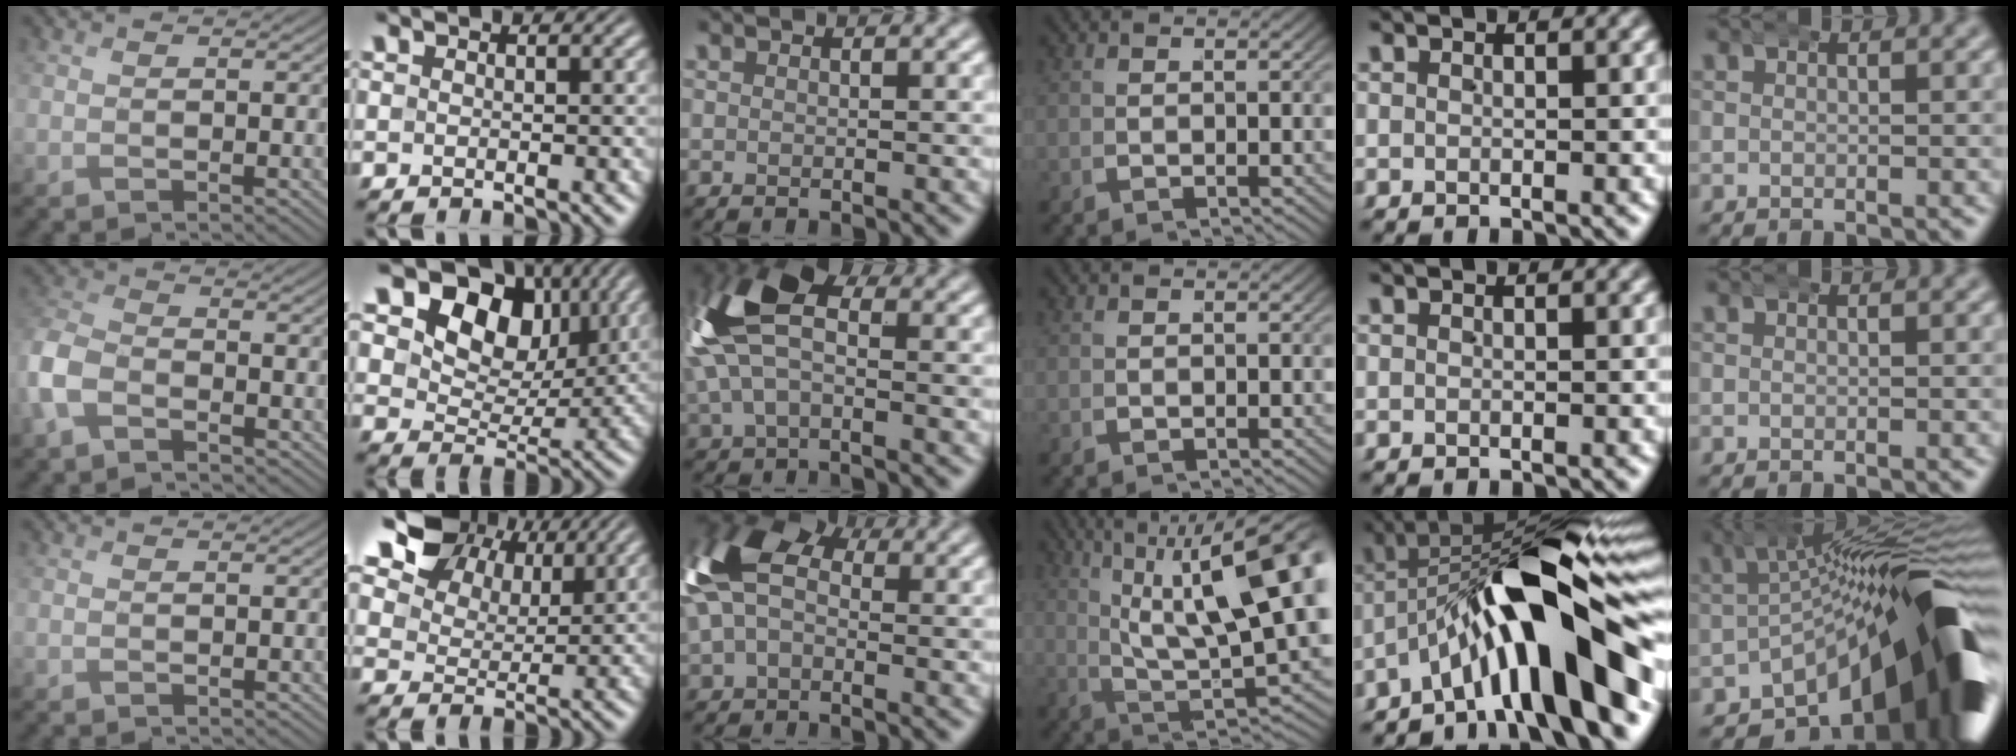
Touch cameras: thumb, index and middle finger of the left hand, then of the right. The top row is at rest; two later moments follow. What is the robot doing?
{"motion": "wrap", "object": "arm wrap"}